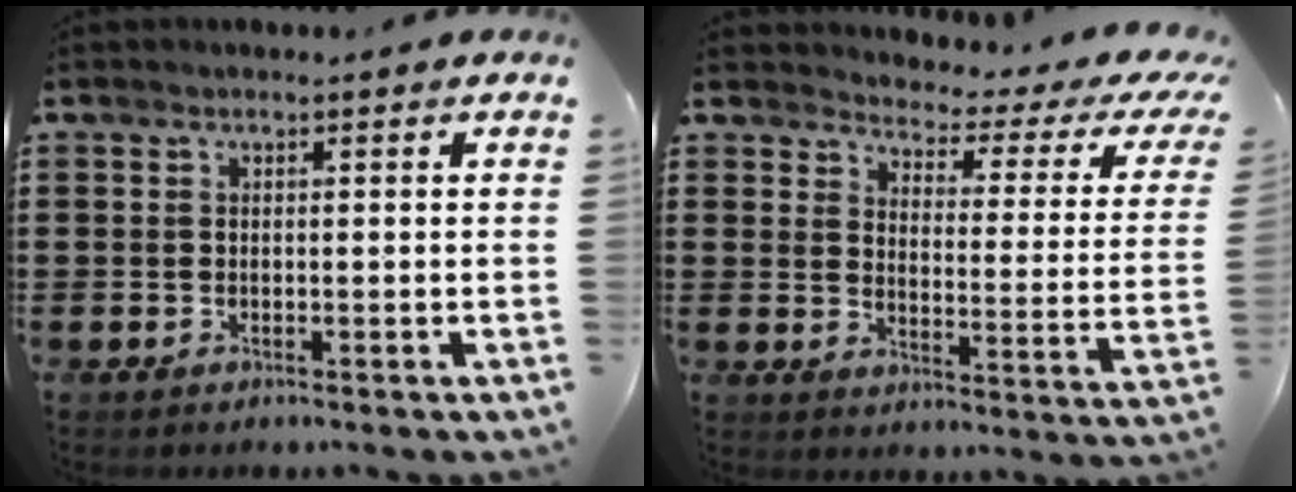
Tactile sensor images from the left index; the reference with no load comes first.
{"total": 2.8, "force": [2.3, 0.6, 1.4], "torque": [-0.038, -0.026, 0.028]}